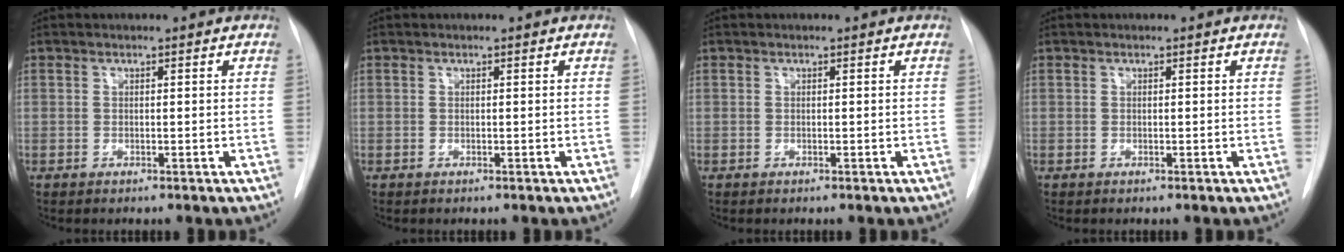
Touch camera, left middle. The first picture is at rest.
{"total": 0.0}
{"total": 0.0}
{"total": 0.0}